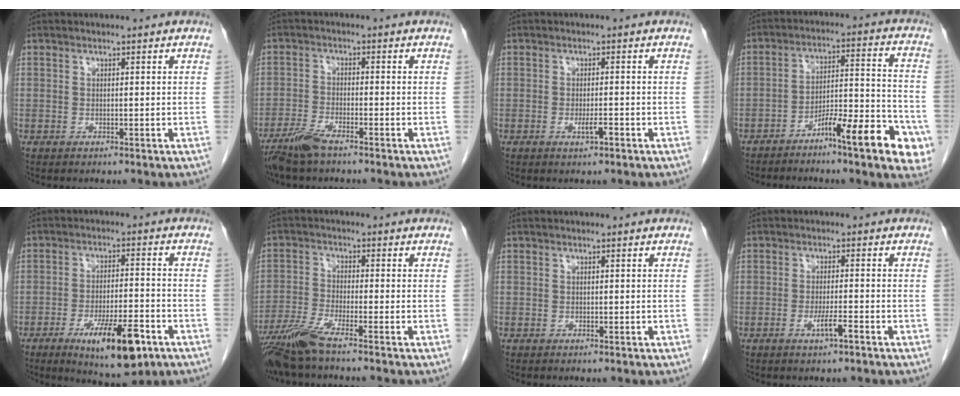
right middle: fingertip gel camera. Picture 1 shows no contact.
{"total": 4.9, "force": [-3.9, 0.6, 2.9], "torque": [-0.068, -0.011, -0.079]}
{"total": 1.9, "force": [-0.9, 0.3, 1.7], "torque": [-0.029, -0.001, -0.014]}
{"total": 13.2, "force": [-7.2, 1.6, 10.9], "torque": [-0.145, 0.019, -0.108]}
{"total": 11.7, "force": [-6.1, 2.7, 9.6], "torque": [-0.153, -0.015, -0.087]}
{"total": 6.7, "force": [-5.2, -0.5, 4.2], "torque": [-0.090, -0.024, -0.105]}
{"total": 0.0}
{"total": 2.9, "force": [-1.6, 0.0, 2.5], "torque": [-0.045, -0.003, -0.028]}